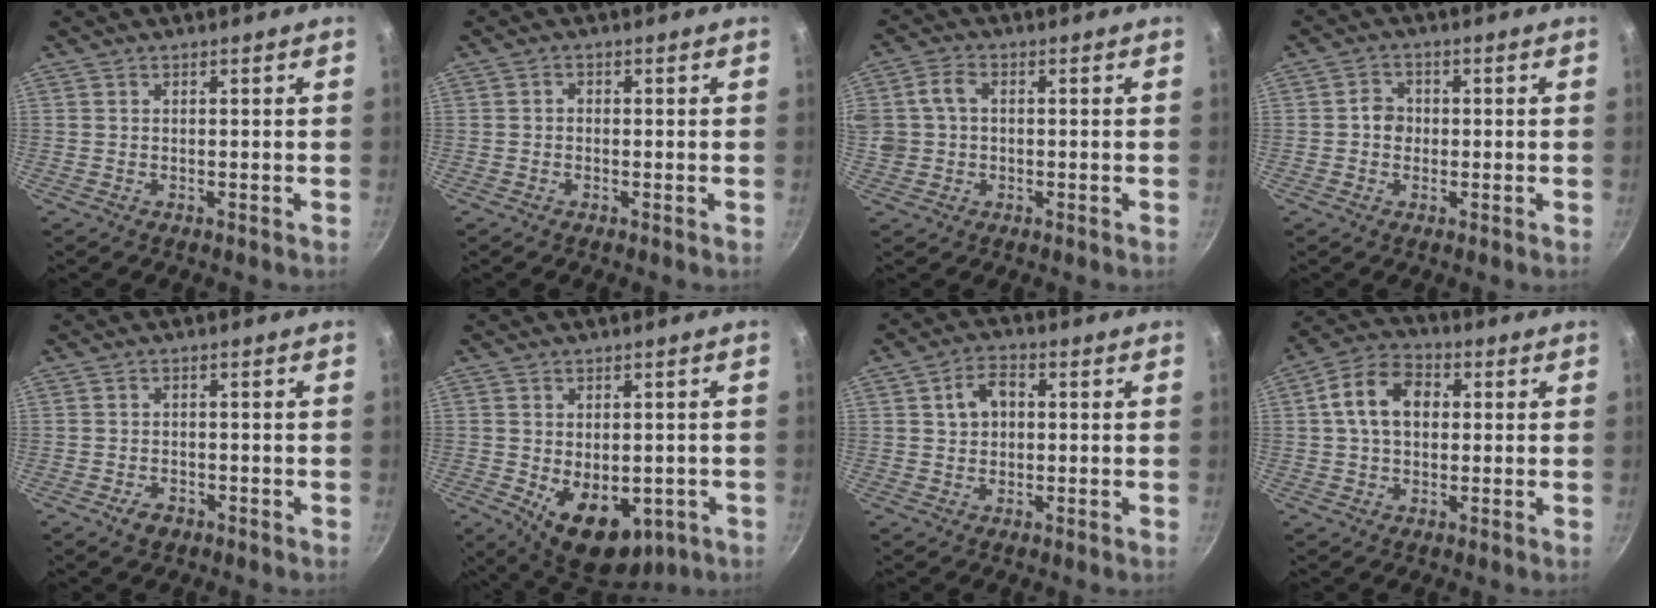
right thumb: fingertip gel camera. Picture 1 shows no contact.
{"total": 1.1, "force": [-0.3, 0.9, 0.5], "torque": [-0.008, 0.005, -0.007]}
{"total": 6.1, "force": [0.4, 4.8, 3.8], "torque": [-0.076, 0.014, 0.003]}
{"total": 3.3, "force": [-0.3, 2.9, 1.5], "torque": [-0.005, 0.010, -0.009]}
{"total": 1.8, "force": [-1.0, 1.2, 0.8], "torque": [-0.011, 0.008, -0.015]}
{"total": 12.9, "force": [-3.6, 8.1, 9.4], "torque": [-0.099, -0.011, -0.029]}
{"total": 5.7, "force": [1.0, 4.1, 3.9], "torque": [-0.047, 0.014, 0.013]}
{"total": 10.6, "force": [1.5, 7.5, 7.4], "torque": [-0.109, 0.023, 0.010]}